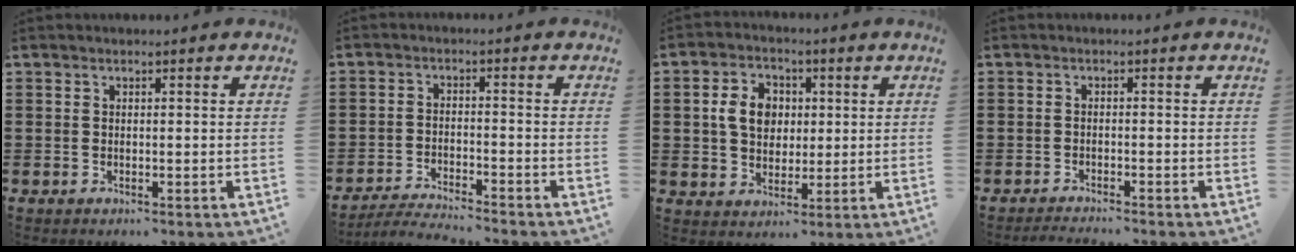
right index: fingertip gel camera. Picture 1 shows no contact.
{"total": 3.6, "force": [-3.5, -0.2, 0.6], "torque": [-0.019, -0.005, -0.075]}
{"total": 6.6, "force": [0.9, 5.2, 3.9], "torque": [-0.091, 0.014, 0.009]}
{"total": 1.6, "force": [-1.6, -0.3, 0.0], "torque": [0.000, 0.002, -0.034]}